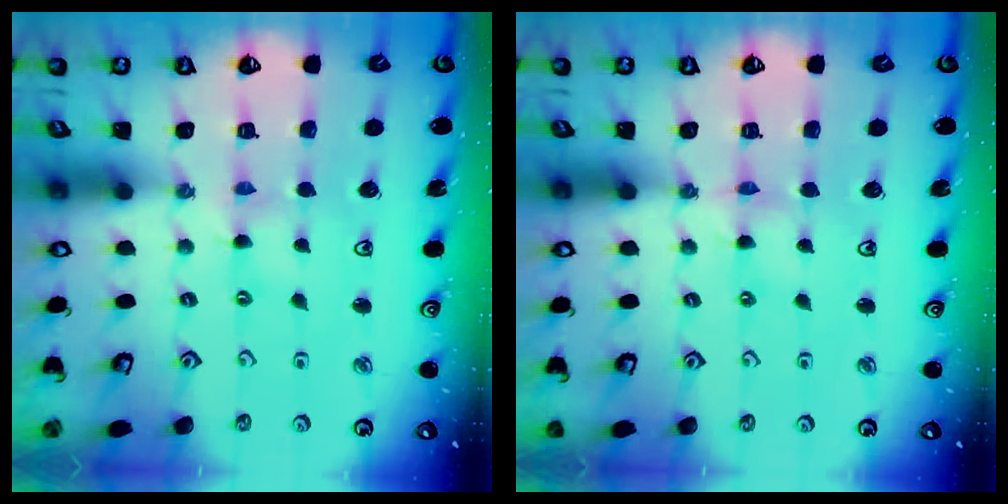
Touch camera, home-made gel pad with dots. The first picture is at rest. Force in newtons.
{"total": 1.3, "press": 1.3, "slide": 0.2}